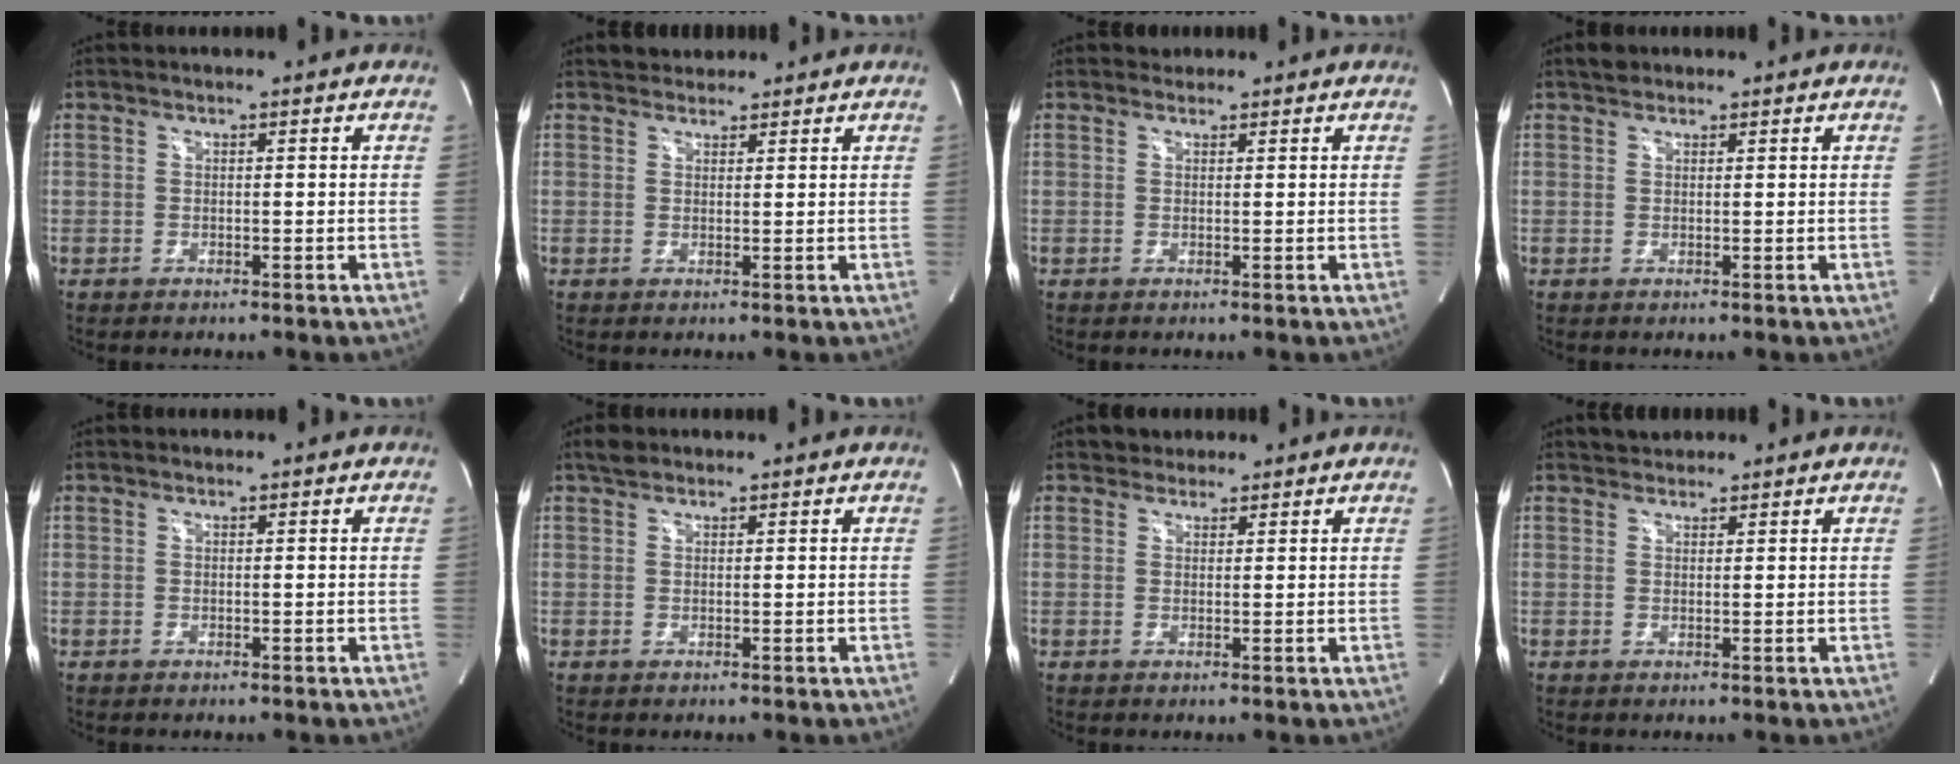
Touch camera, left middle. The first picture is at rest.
{"total": 2.7, "force": [2.5, 1.2, 0.2], "torque": [0.000, 0.018, 0.038]}
{"total": 0.9, "force": [0.7, 0.5, -0.2], "torque": [-0.001, 0.008, 0.009]}
{"total": 1.6, "force": [1.3, 0.9, 0.3], "torque": [-0.009, 0.013, 0.019]}
{"total": 0.0}
{"total": 1.7, "force": [1.3, 0.9, 0.5], "torque": [-0.013, 0.013, 0.022]}
{"total": 2.2, "force": [1.7, 1.3, -0.2], "torque": [0.007, 0.011, 0.022]}
{"total": 2.2, "force": [2.0, 0.9, 0.1], "torque": [-0.004, 0.018, 0.033]}